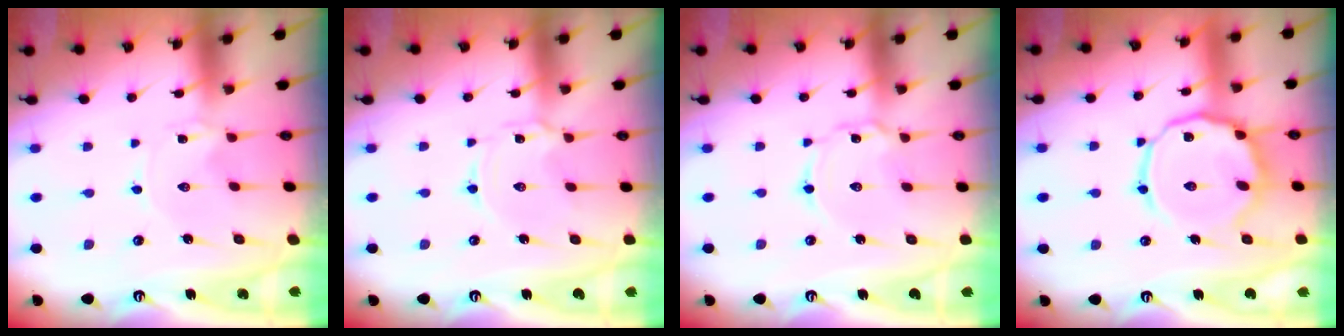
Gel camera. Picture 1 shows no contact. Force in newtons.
{"total": 1.7, "press": 1.7, "slide": 0.3}
{"total": 2.8, "press": 2.8, "slide": 0.3}
{"total": 13.6, "press": 13.6, "slide": 1.3}